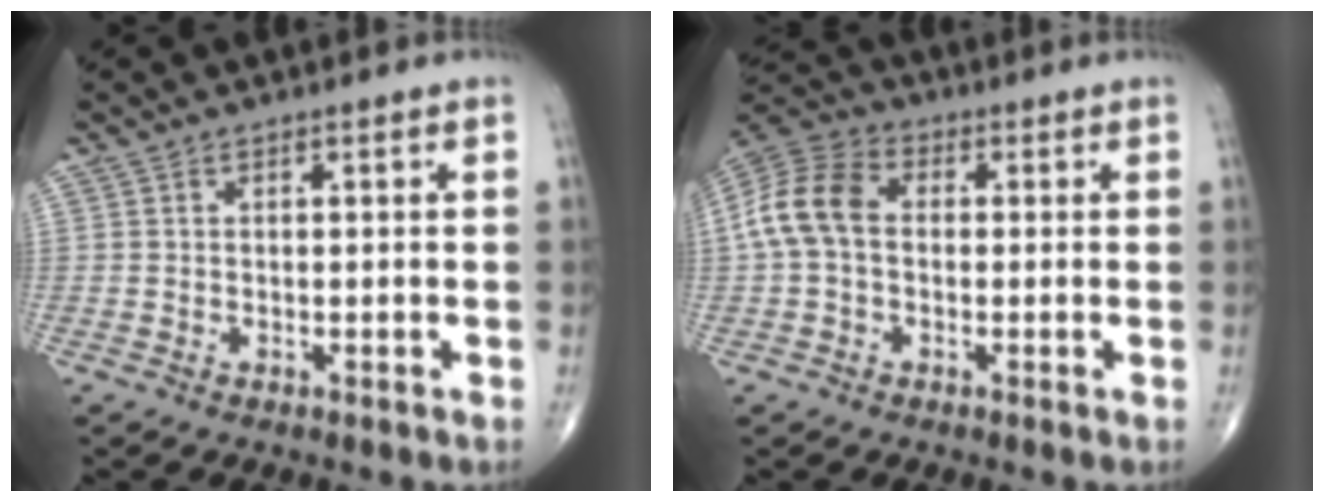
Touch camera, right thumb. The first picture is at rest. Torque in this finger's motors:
{"motor_torque": [-0.07, 0.36, 0.47, -0.45, 0.36]}